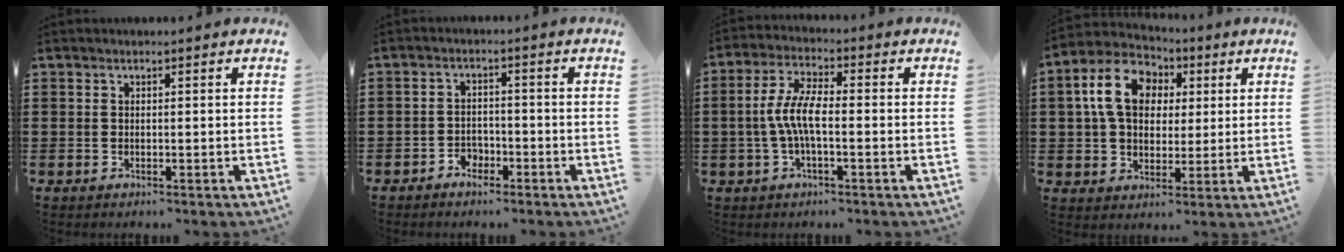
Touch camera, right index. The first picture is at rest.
{"total": 2.4, "force": [-1.9, 1.3, 0.7], "torque": [-0.020, -0.001, -0.039]}
{"total": 6.4, "force": [-1.1, 2.0, 6.0], "torque": [-0.140, -0.007, -0.029]}
{"total": 10.6, "force": [2.7, 8.0, 6.4], "torque": [-0.142, 0.018, 0.046]}